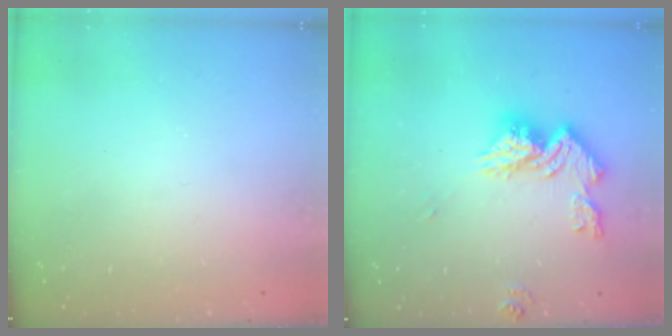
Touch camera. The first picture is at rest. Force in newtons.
{"total": 14.3, "press": 14.2, "slide": 1.5}